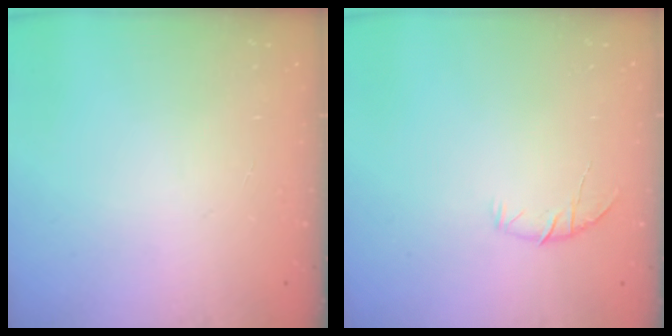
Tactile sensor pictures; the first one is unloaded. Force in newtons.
{"total": 6.5, "press": 6.4, "slide": 1.3}